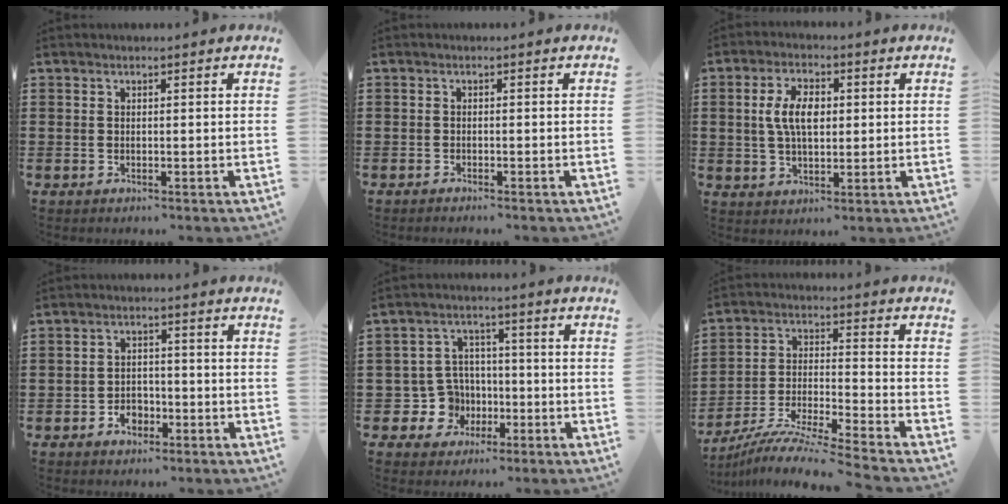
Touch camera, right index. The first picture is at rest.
{"total": 0.8, "force": [-0.8, -0.2, 0.0], "torque": [-0.002, -0.005, -0.016]}
{"total": 6.1, "force": [0.9, 3.0, 5.2], "torque": [-0.113, 0.011, 0.012]}
{"total": 3.1, "force": [-1.8, 2.2, 1.4], "torque": [-0.030, 0.004, -0.036]}
{"total": 6.9, "force": [-1.6, 6.3, 2.3], "torque": [-0.082, 0.009, -0.025]}
{"total": 7.9, "force": [-7.4, -1.2, 2.4], "torque": [-0.054, -0.018, -0.153]}